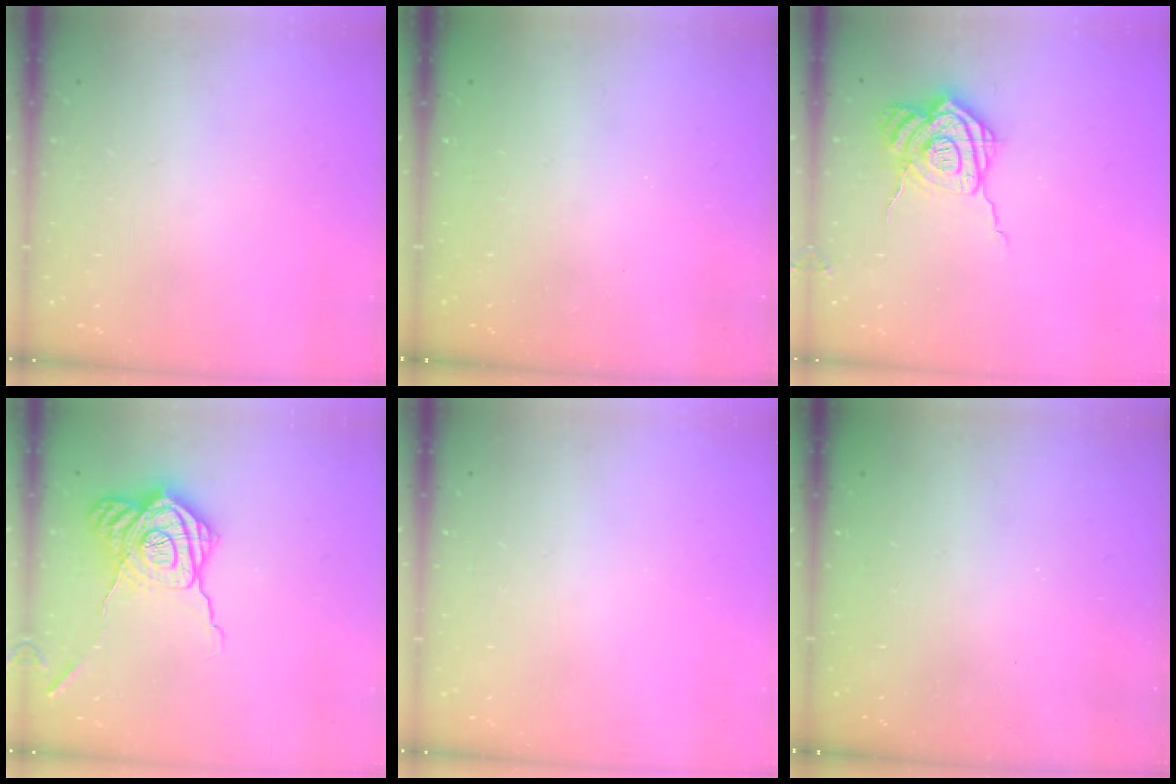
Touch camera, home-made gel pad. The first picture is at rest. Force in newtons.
{"total": 2.4, "press": 2.2, "slide": 0.8}
{"total": 13.9, "press": 13.8, "slide": 1.5}
{"total": 18.6, "press": 18.6, "slide": 1.4}
{"total": 0.0}
{"total": 2.3, "press": 2.2, "slide": 0.8}